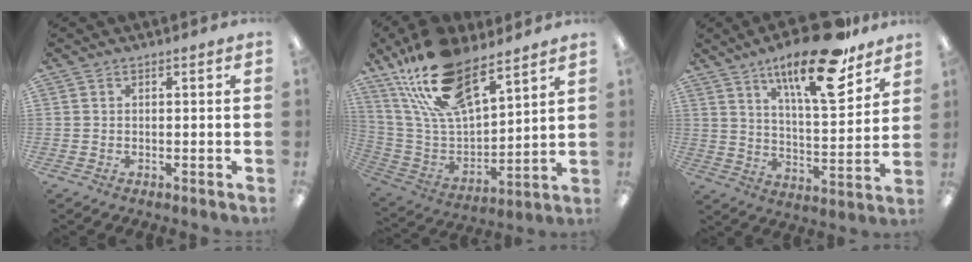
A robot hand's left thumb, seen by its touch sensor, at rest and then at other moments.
{"total": 22.0, "force": [15.8, 8.8, 12.5], "torque": [-0.254, -0.083, 0.283]}
{"total": 20.4, "force": [13.5, 6.2, 13.9], "torque": [-0.215, -0.073, 0.215]}